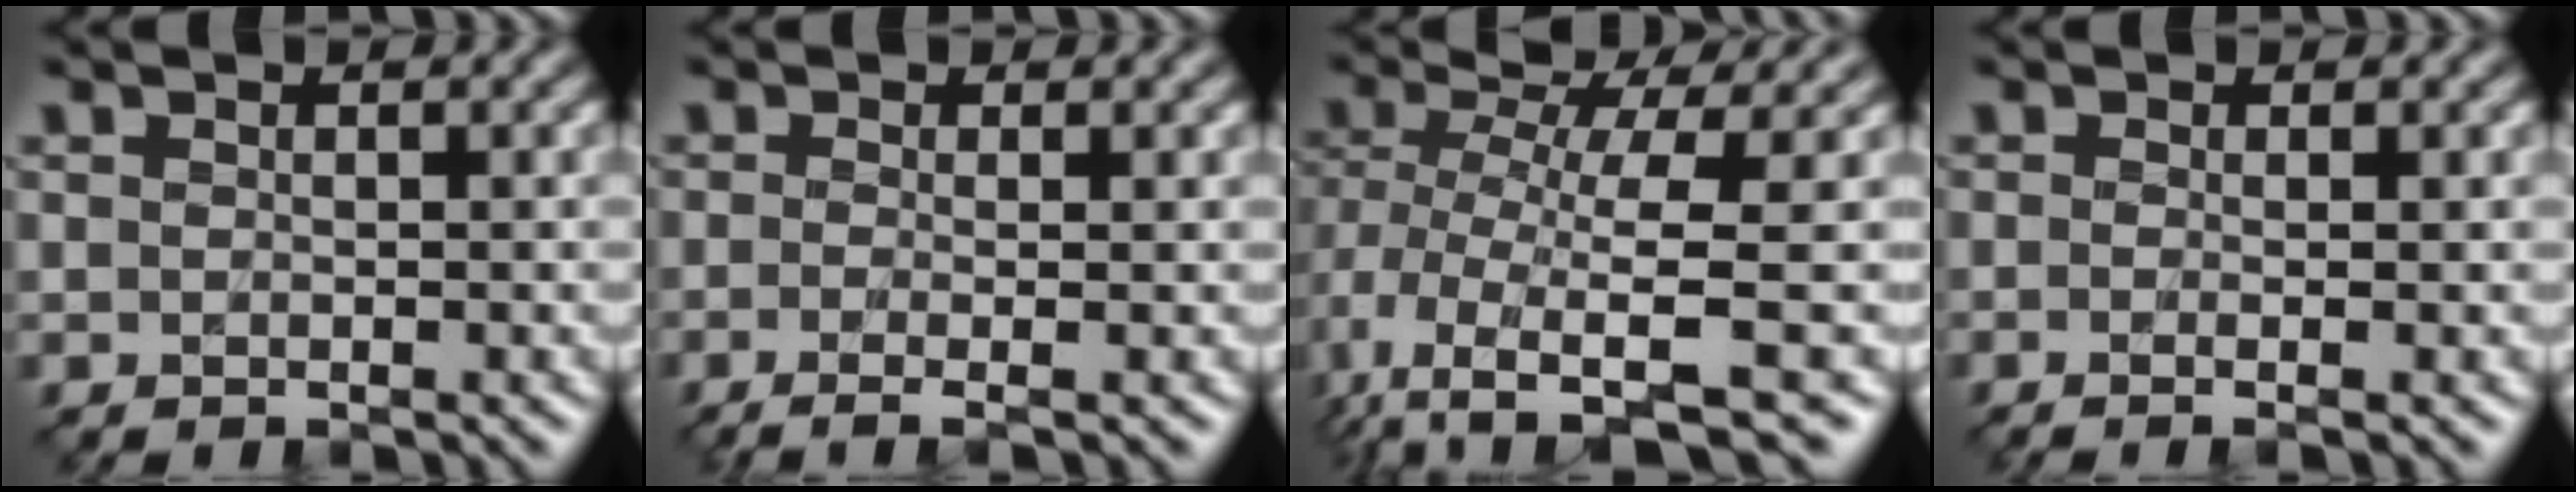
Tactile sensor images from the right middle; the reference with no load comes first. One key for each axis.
{"total": 3.3, "fx": -0.8, "fy": 1.2, "fz": 3.0, "tx": -0.039, "ty": -0.009, "tz": -0.023}
{"total": 6.8, "fx": -1.8, "fy": 2.7, "fz": 6.0, "tx": -0.125, "ty": -0.018, "tz": -0.030}
{"total": 2.6, "fx": -0.1, "fy": 1.2, "fz": 2.3, "tx": -0.026, "ty": -0.004, "tz": -0.021}